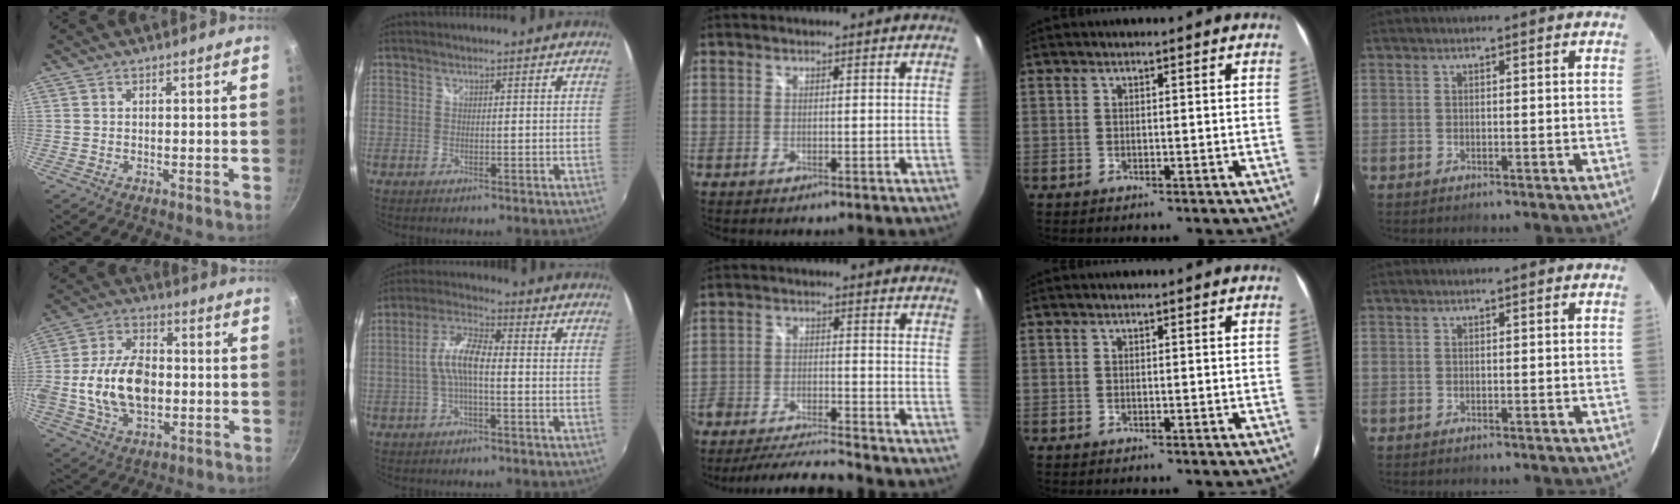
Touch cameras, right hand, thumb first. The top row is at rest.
{"thumb": {"total": 16.5, "force": [-1.4, 10.6, 12.5], "torque": [-0.208, 0.026, -0.030]}, "index": {"total": 7.3, "force": [-1.1, 2.2, 6.9], "torque": [-0.146, 0.015, -0.023]}, "middle": {"total": 14.5, "force": [-12.7, 2.6, 6.4], "torque": [-0.150, -0.022, -0.217]}}